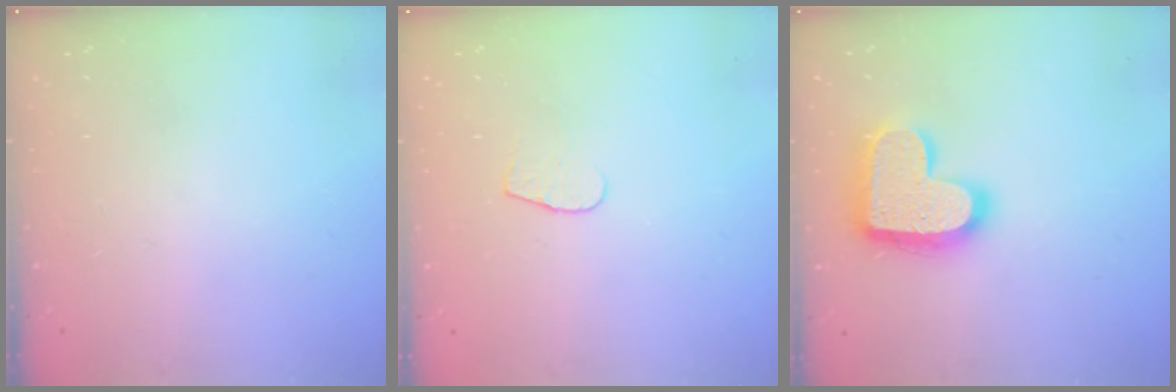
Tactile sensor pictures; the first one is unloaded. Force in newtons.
{"total": 4.6, "press": 4.6, "slide": 0.4}
{"total": 18.3, "press": 18.2, "slide": 1.1}